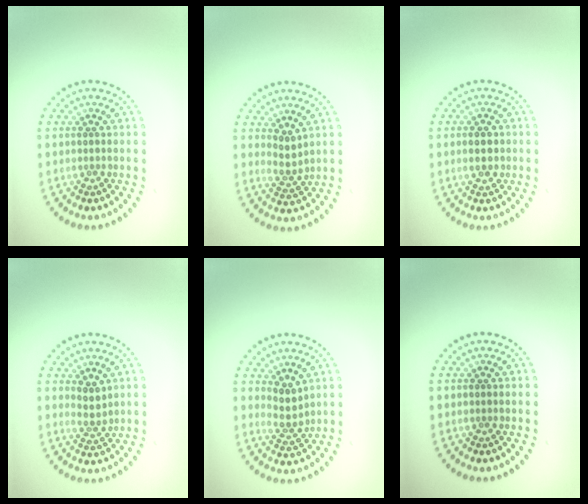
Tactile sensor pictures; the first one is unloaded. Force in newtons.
{"total": 1.8, "press": 1.4, "slide": 1.1}
{"total": 2.4, "press": 2.4, "slide": 0.2}
{"total": 1.6, "press": 1.3, "slide": 1.0}
{"total": 2.3, "press": 1.7, "slide": 1.5}
{"total": 0.0}